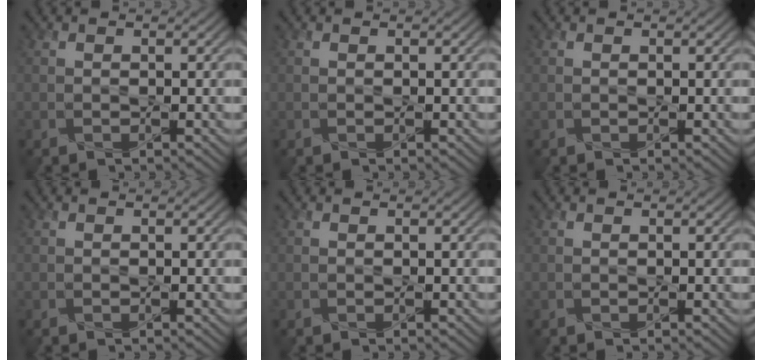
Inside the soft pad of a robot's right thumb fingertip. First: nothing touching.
{"total": 0.0}
{"total": 0.0}
{"total": 0.0}
{"total": 0.0}
{"total": 0.0}